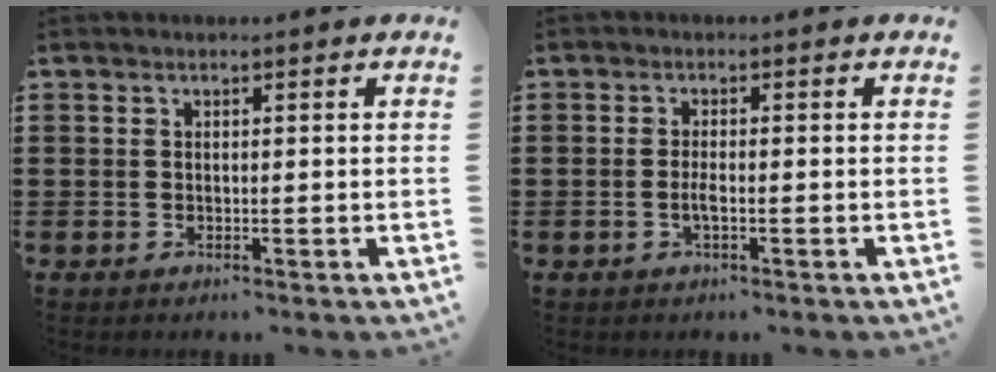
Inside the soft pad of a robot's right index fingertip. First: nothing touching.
{"total": 2.1, "force": [-0.7, 0.4, 1.9], "torque": [-0.042, -0.003, -0.014]}